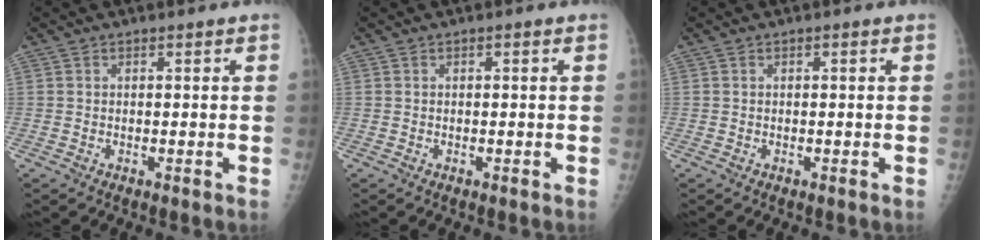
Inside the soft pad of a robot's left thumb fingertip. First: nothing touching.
{"total": 0.0}
{"total": 0.0}